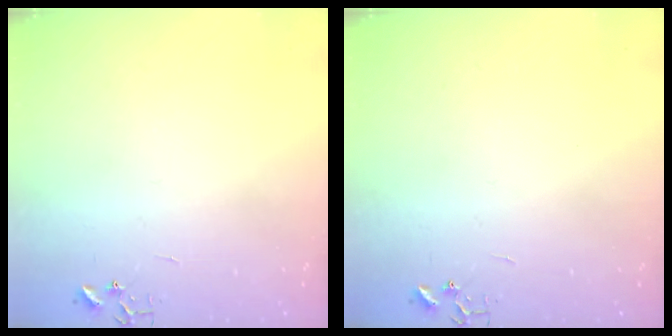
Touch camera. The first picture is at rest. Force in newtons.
{"total": 0.0}